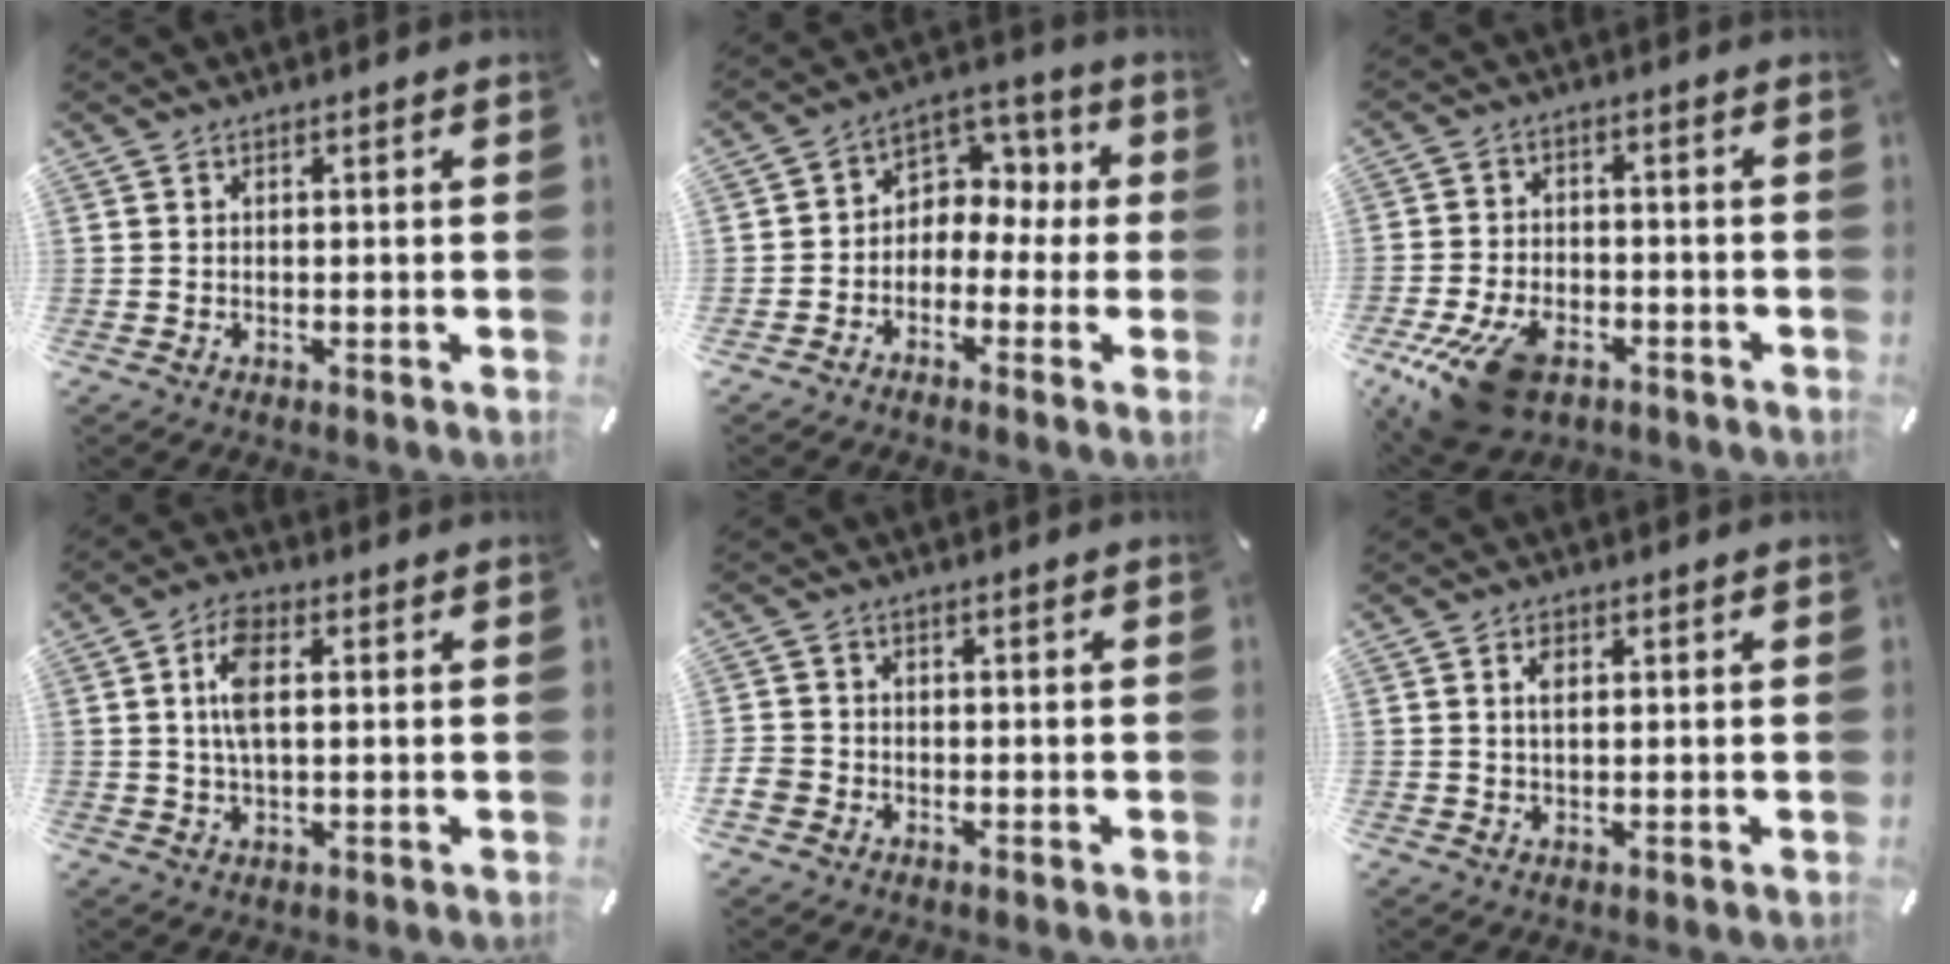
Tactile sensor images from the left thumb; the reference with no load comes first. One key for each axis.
{"total": 6.9, "fx": -1.0, "fy": 6.5, "fz": 2.2, "tx": -0.032, "ty": 0.007, "tz": -0.020}
{"total": 13.3, "fx": -7.4, "fy": 7.5, "fz": 8.1, "tx": -0.162, "ty": 0.032, "tz": -0.127}
{"total": 7.4, "fx": 1.3, "fy": 3.5, "fz": 6.3, "tx": -0.134, "ty": 0.004, "tz": 0.018}
{"total": 3.2, "fx": -1.4, "fy": 2.7, "fz": 0.9, "tx": -0.020, "ty": 0.004, "tz": -0.027}
{"total": 2.5, "fx": 0.7, "fy": 1.4, "fz": 2.0, "tx": -0.045, "ty": 0.005, "tz": 0.013}